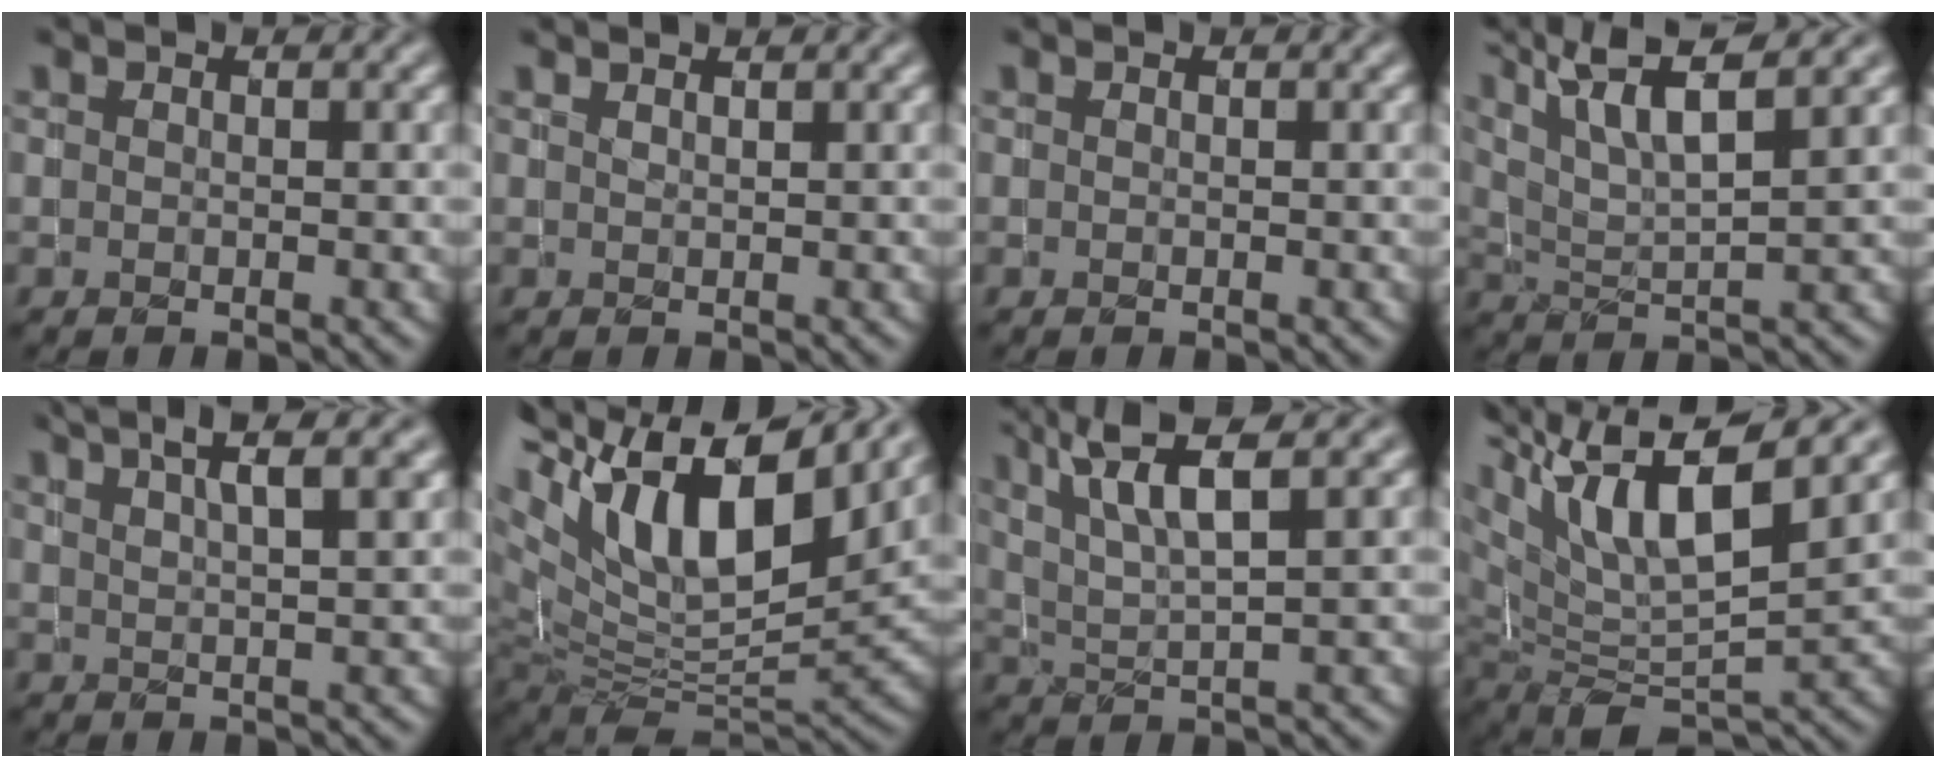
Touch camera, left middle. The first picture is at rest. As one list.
[{"total": 1.1, "force": [1.0, 0.3, 0.3], "torque": [0.005, -0.004, 0.007]}, {"total": 0.0}, {"total": 10.5, "force": [6.6, 3.1, 7.5], "torque": [-0.146, 0.031, 0.088]}, {"total": 5.3, "force": [3.3, 1.4, 3.8], "torque": [-0.033, 0.022, 0.028]}, {"total": 15.1, "force": [6.4, 7.2, 11.6], "torque": [-0.213, 0.027, 0.113]}, {"total": 7.4, "force": [3.9, 1.7, 6.0], "torque": [-0.097, 0.017, 0.060]}, {"total": 12.8, "force": [5.6, 4.6, 10.6], "torque": [-0.203, 0.021, 0.099]}]